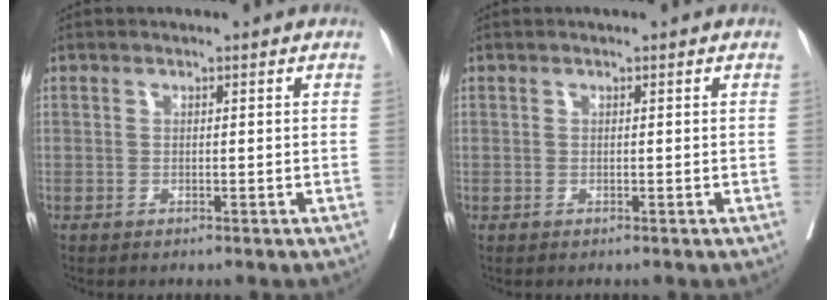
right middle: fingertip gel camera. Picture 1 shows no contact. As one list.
[{"total": 0.0}]